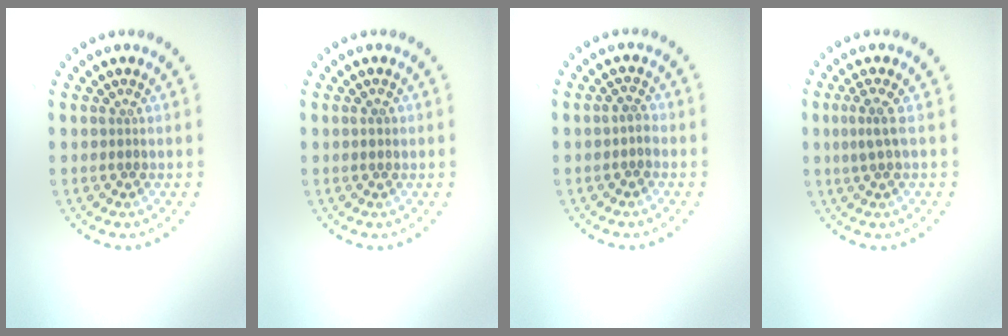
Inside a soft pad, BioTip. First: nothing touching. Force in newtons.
{"total": 1.0, "press": 1.0, "slide": 0.1}
{"total": 1.3, "press": 1.1, "slide": 0.6}
{"total": 1.8, "press": 1.4, "slide": 1.0}